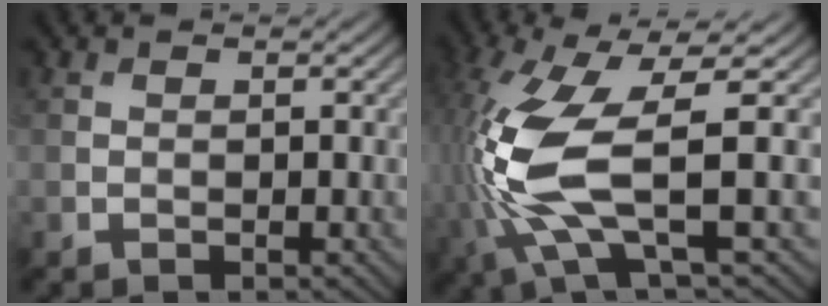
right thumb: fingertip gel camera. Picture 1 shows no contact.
{"total": 12.6, "force": [-1.5, 3.8, 12.0], "torque": [-0.288, -0.014, -0.027]}